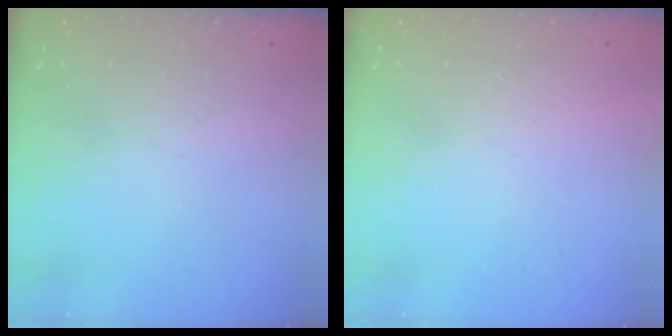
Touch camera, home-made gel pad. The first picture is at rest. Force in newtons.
{"total": 1.5, "press": 1.5, "slide": 0.1}